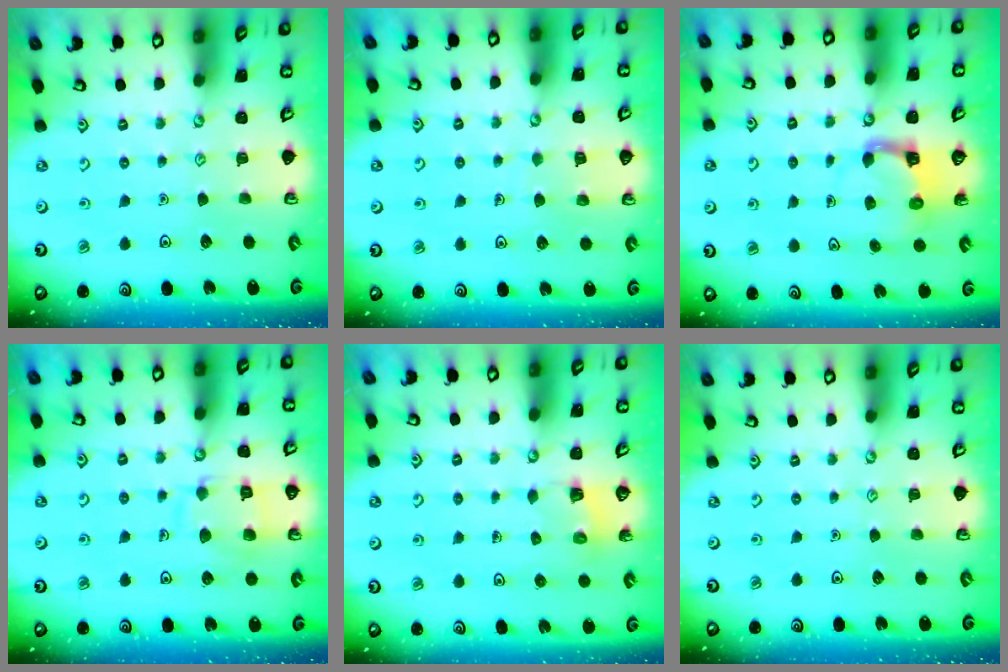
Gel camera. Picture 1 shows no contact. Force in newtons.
{"total": 4.3, "press": 4.2, "slide": 0.4}
{"total": 4.2, "press": 4.2, "slide": 0.4}
{"total": 9.9, "press": 9.9, "slide": 0.9}
{"total": 2.6, "press": 2.6, "slide": 0.3}
{"total": 0.0}